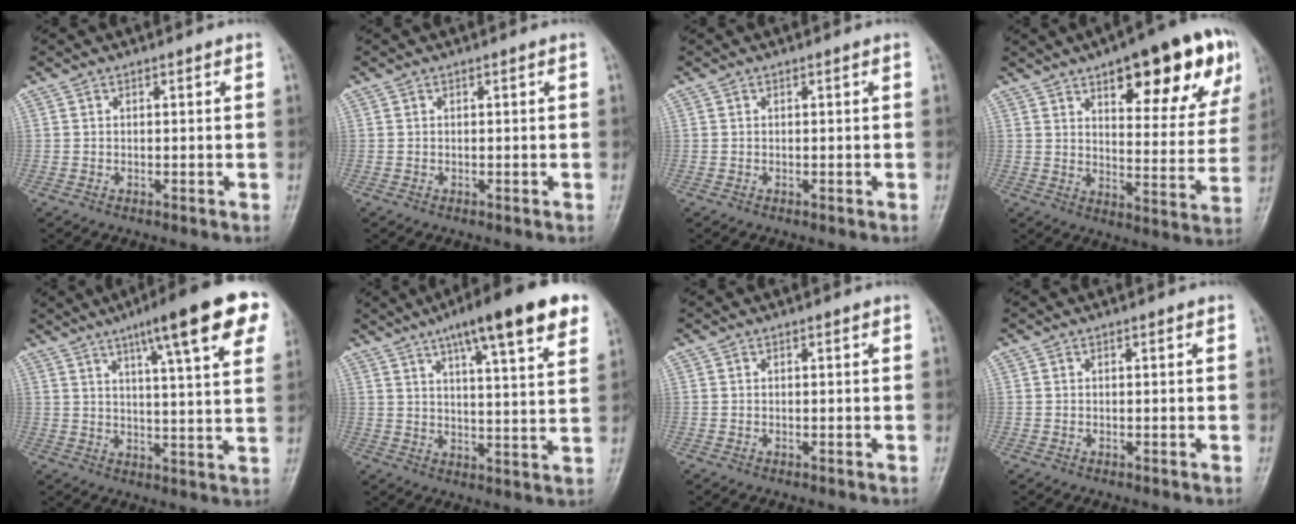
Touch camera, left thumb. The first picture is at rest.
{"total": 0.0}
{"total": 0.0}
{"total": 23.2, "force": [11.8, 8.2, 18.1], "torque": [-0.201, -0.027, 0.164]}
{"total": 18.4, "force": [9.8, 3.0, 15.3], "torque": [-0.197, -0.017, 0.133]}
{"total": 18.4, "force": [10.9, 3.6, 14.3], "torque": [-0.190, -0.020, 0.155]}
{"total": 0.0}
{"total": 0.0}